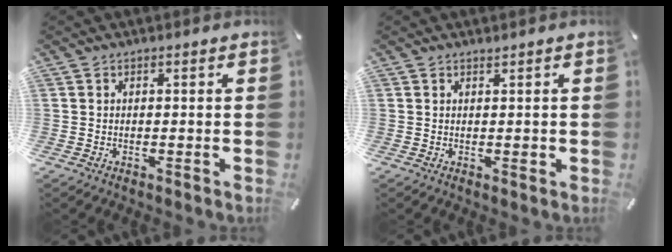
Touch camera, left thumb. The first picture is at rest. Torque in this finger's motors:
{"motor_torque": [-0.05, -0.01, 0.04, -0.06, 0.00]}